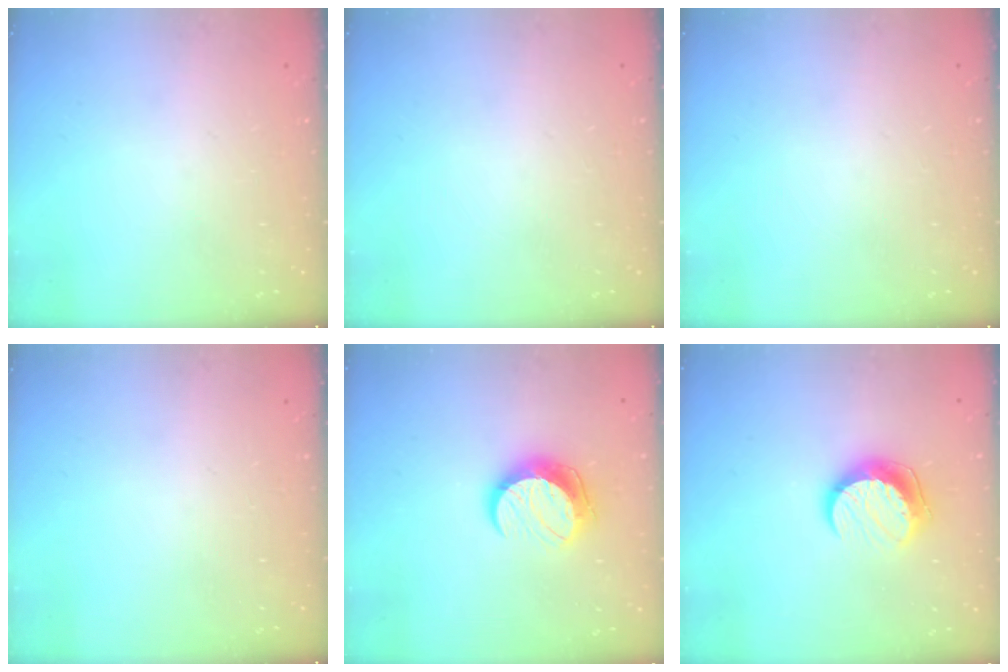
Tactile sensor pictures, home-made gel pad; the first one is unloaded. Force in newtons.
{"total": 0.0}
{"total": 0.0}
{"total": 0.0}
{"total": 10.4, "press": 10.4, "slide": 0.1}
{"total": 10.1, "press": 10.0, "slide": 0.9}